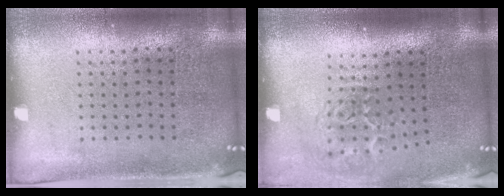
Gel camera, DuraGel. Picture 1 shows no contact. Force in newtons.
{"total": 1.9, "press": 1.2, "slide": 1.5}